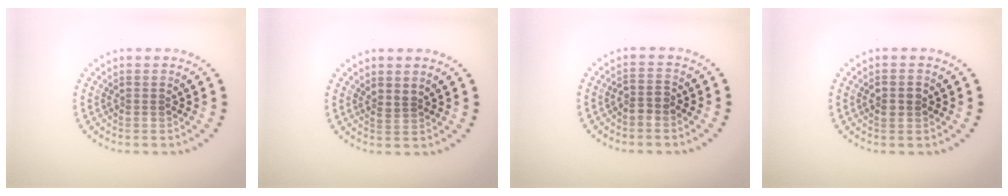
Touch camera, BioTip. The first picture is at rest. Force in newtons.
{"total": 1.0, "press": 0.7, "slide": 0.7}
{"total": 1.5, "press": 1.2, "slide": 0.8}
{"total": 1.9, "press": 1.9, "slide": 0.1}